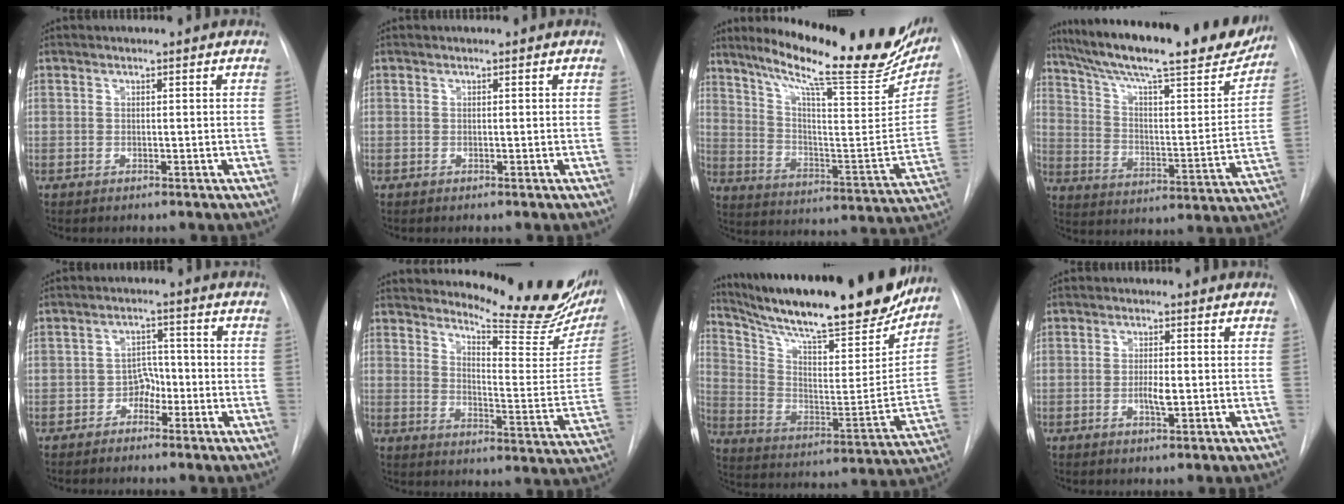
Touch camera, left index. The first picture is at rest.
{"total": 0.0}
{"total": 27.1, "force": [21.3, 4.1, 16.2], "torque": [-0.248, -0.047, 0.292]}
{"total": 27.9, "force": [23.3, 4.2, 14.8], "torque": [-0.240, -0.028, 0.326]}
{"total": 3.2, "force": [-2.0, 2.1, 1.5], "torque": [-0.016, 0.007, -0.035]}
{"total": 19.1, "force": [16.9, 2.9, 8.5], "torque": [-0.113, -0.091, 0.206]}
{"total": 29.4, "force": [24.7, 4.4, 15.3], "torque": [-0.255, -0.054, 0.356]}
{"total": 2.3, "force": [-0.5, 0.5, 2.2], "torque": [-0.042, -0.004, -0.009]}